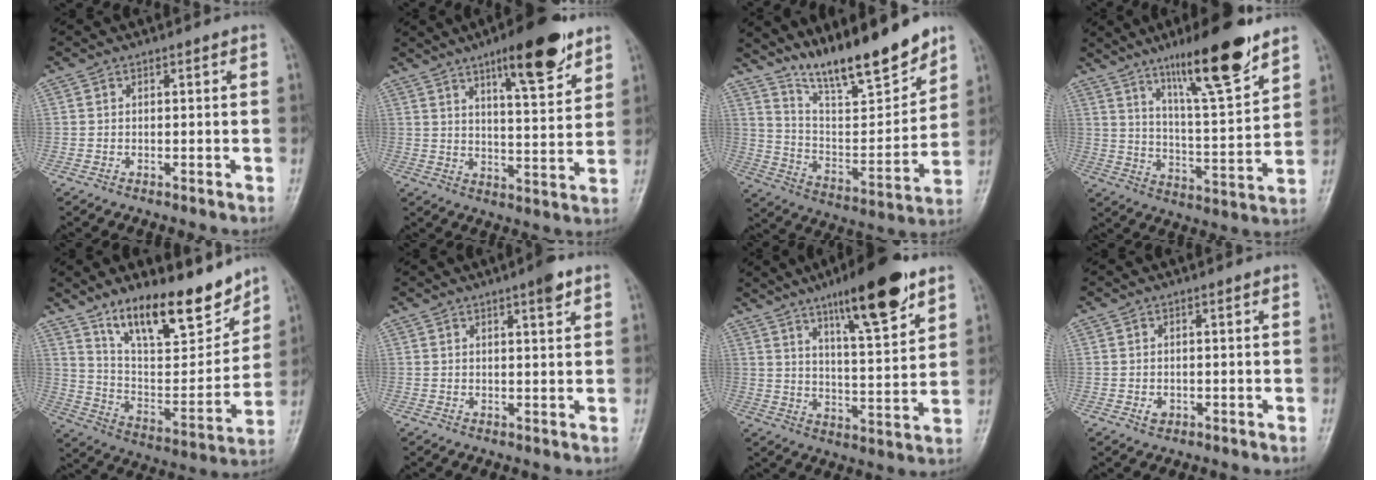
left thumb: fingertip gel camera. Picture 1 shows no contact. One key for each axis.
{"total": 13.7, "fx": 8.6, "fy": 3.4, "fz": 10.2, "tx": -0.127, "ty": -0.048, "tz": 0.129}
{"total": 17.3, "fx": 14.1, "fy": 3.3, "fz": 9.6, "tx": -0.123, "ty": -0.088, "tz": 0.253}
{"total": 17.4, "fx": 11.6, "fy": 2.9, "fz": 12.6, "tx": -0.184, "ty": -0.065, "tz": 0.195}
{"total": 19.5, "fx": 14.1, "fy": 6.6, "fz": 11.8, "tx": -0.142, "ty": -0.085, "tz": 0.246}
{"total": 3.5, "fx": 2.2, "fy": 0.5, "fz": 2.7, "tx": -0.035, "ty": -0.010, "tz": 0.031}
{"total": 16.2, "fx": 10.1, "fy": 3.3, "fz": 12.3, "tx": -0.172, "ty": -0.053, "tz": 0.165}
{"total": 1.3, "fx": -0.3, "fy": 1.0, "fz": 0.8, "tx": -0.007, "ty": 0.000, "tz": -0.001}